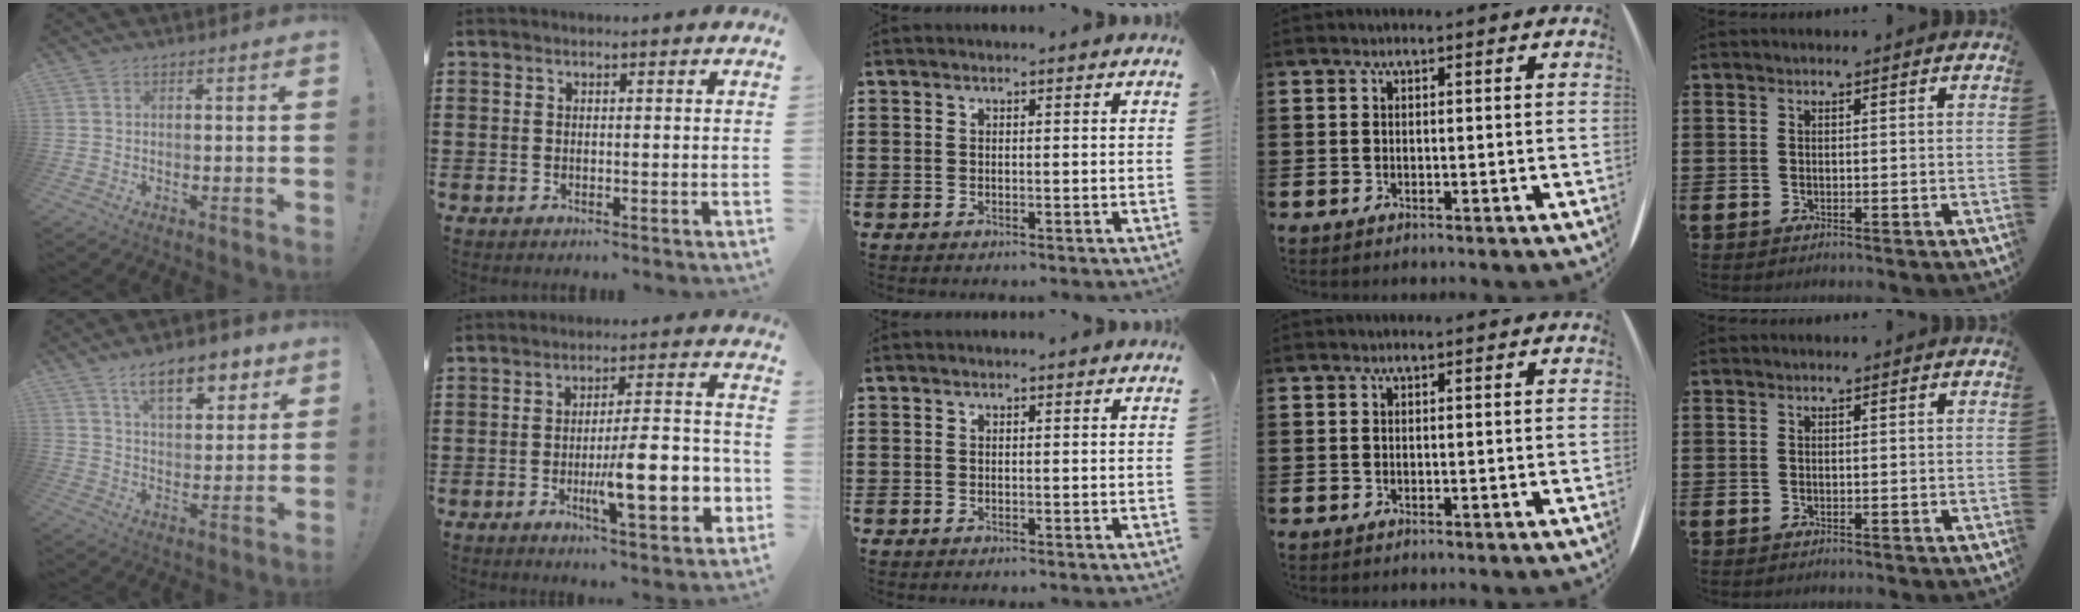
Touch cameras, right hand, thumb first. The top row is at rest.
{"thumb": {"total": 12.5, "force": [7.5, 5.3, 8.4], "torque": [-0.117, -0.033, 0.127]}, "index": {"total": 12.4, "force": [-3.3, 3.4, 11.4], "torque": [-0.169, -0.008, -0.054]}}